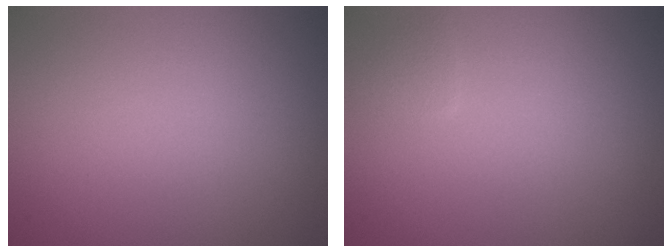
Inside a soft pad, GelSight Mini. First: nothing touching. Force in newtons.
{"total": 0.9, "press": 0.9, "slide": 0.1}